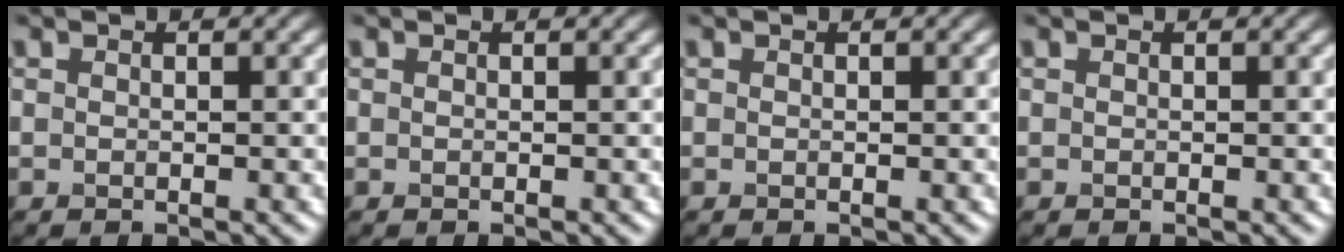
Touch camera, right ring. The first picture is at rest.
{"total": 0.0}
{"total": 0.0}
{"total": 0.0}